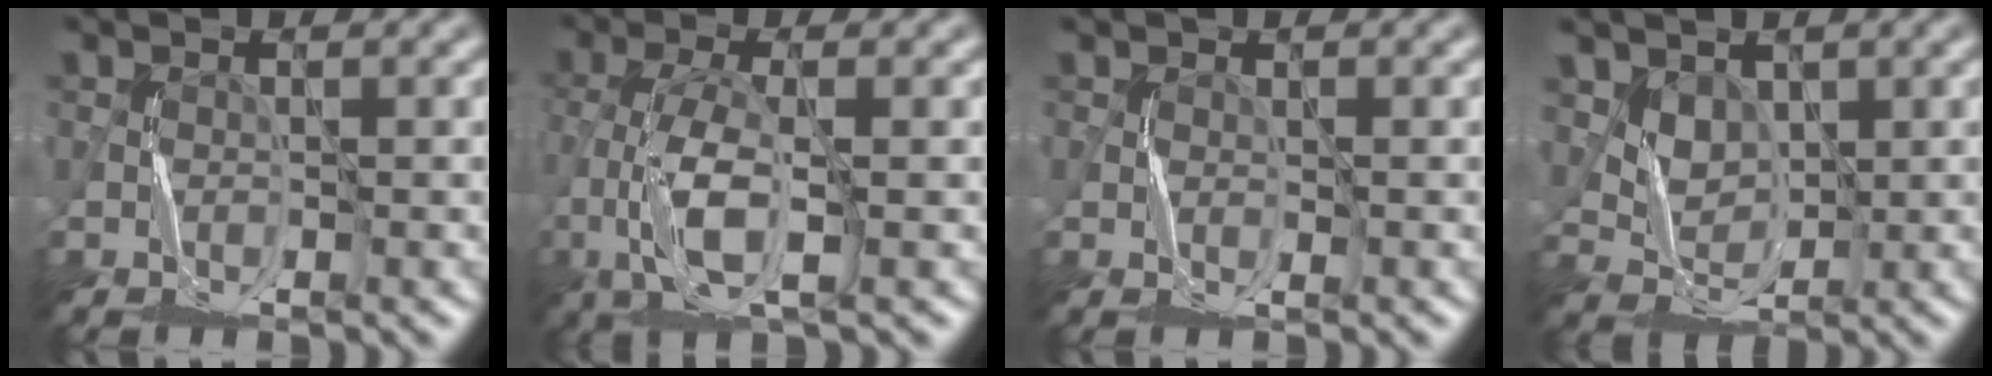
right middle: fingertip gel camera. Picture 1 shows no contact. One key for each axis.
{"total": 5.2, "fx": -1.5, "fy": 1.7, "fz": 4.7, "tx": -0.110, "ty": -0.001, "tz": -0.032}
{"total": 0.5, "fx": 0.3, "fy": 0.2, "fz": 0.4, "tx": -0.005, "ty": -0.001, "tz": 0.004}
{"total": 2.6, "fx": 1.8, "fy": 1.7, "fz": 0.9, "tx": -0.024, "ty": -0.013, "tz": 0.043}